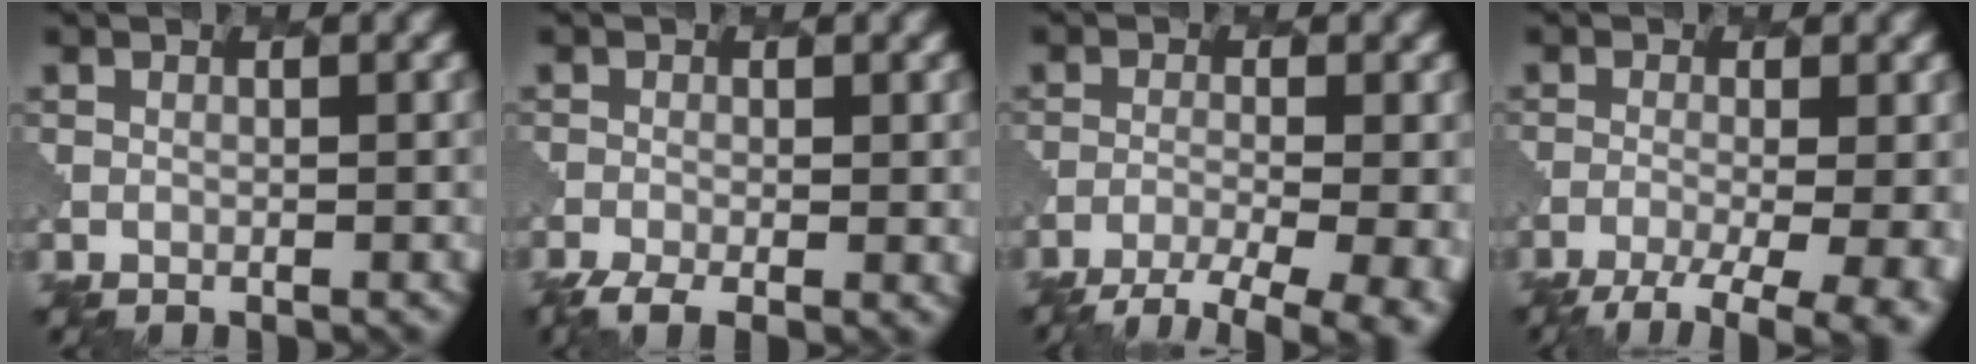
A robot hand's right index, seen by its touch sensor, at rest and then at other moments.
{"total": 4.0, "force": [-2.1, 1.5, 3.1], "torque": [-0.053, -0.004, -0.036]}
{"total": 9.0, "force": [-6.3, 2.7, 5.8], "torque": [-0.090, -0.026, -0.080]}
{"total": 9.9, "force": [-5.5, 4.2, 7.2], "torque": [-0.084, -0.021, -0.061]}